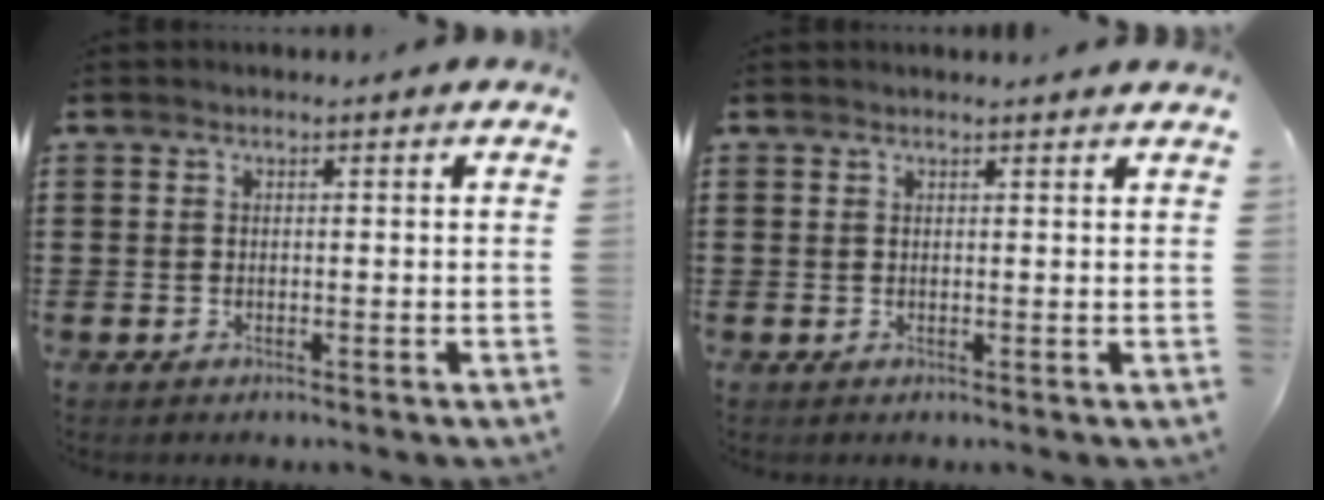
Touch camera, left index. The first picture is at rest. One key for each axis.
{"total": 1.0, "fx": 1.0, "fy": -0.1, "fz": 0.3, "tx": -0.006, "ty": -0.003, "tz": 0.021}